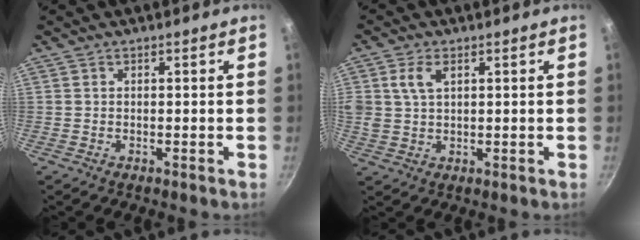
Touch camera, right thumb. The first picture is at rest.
{"total": 5.0, "force": [1.9, 3.0, 3.5], "torque": [-0.063, -0.002, 0.037]}